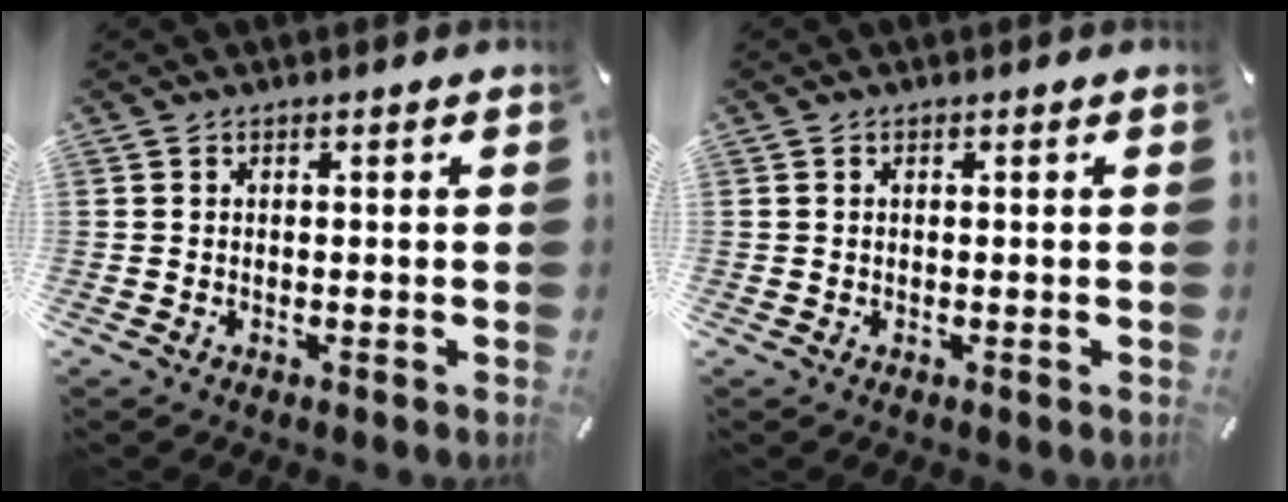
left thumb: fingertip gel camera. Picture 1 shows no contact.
{"total": 0.0}